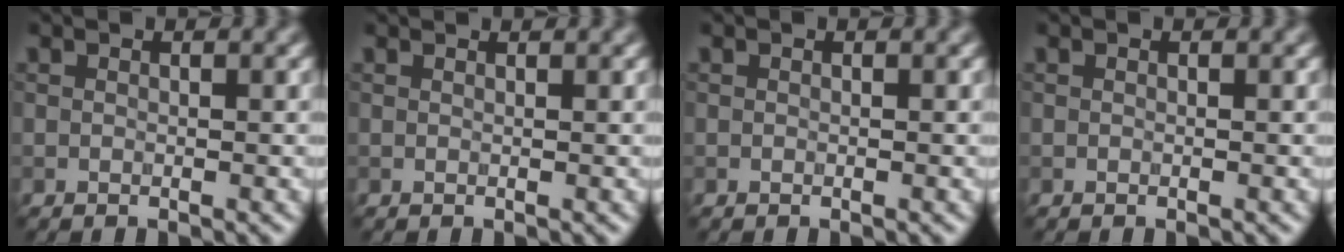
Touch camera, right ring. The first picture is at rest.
{"total": 1.3, "force": [1.1, 0.3, 0.4], "torque": [-0.004, -0.004, 0.002]}
{"total": 0.0}
{"total": 0.0}